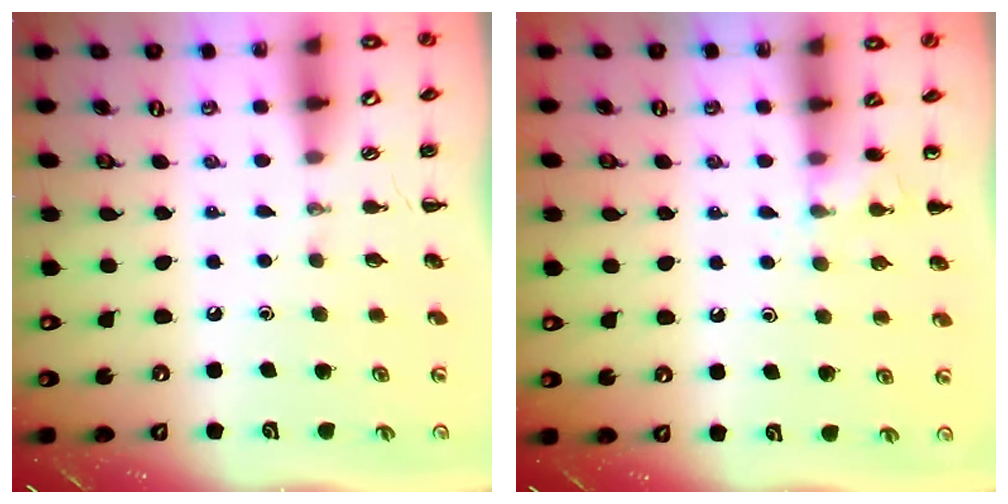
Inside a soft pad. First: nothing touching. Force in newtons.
{"total": 5.8, "press": 5.5, "slide": 1.9}